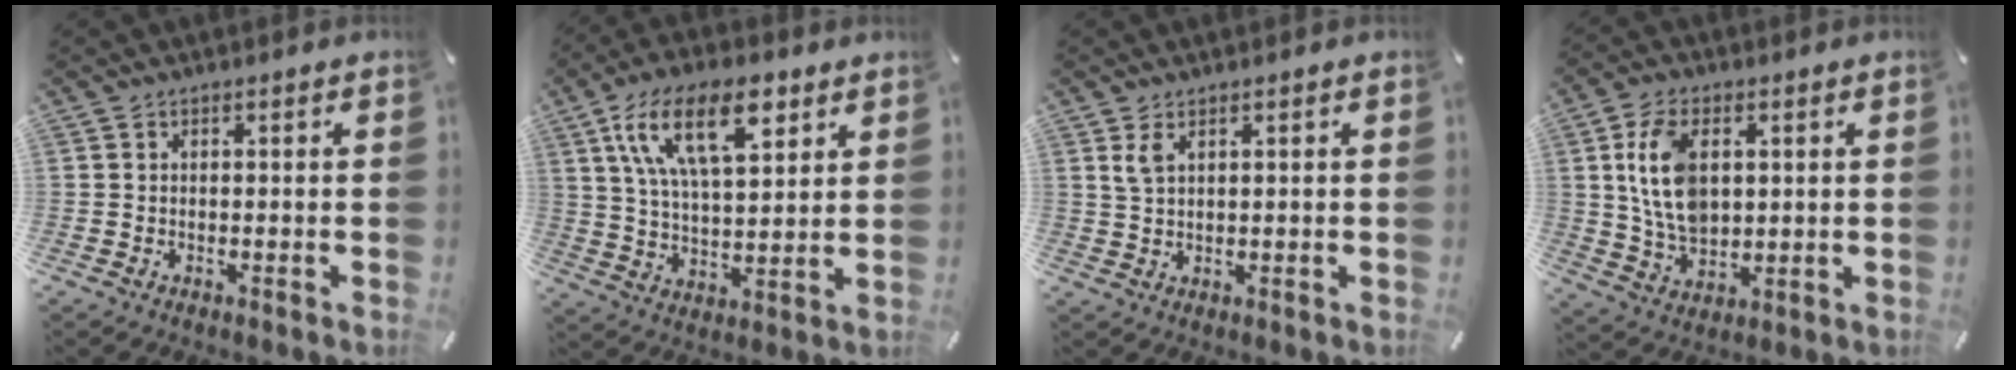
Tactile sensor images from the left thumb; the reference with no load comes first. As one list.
[{"total": 17.0, "force": [8.3, 8.1, 12.4], "torque": [-0.233, -0.011, 0.140]}, {"total": 2.5, "force": [1.3, 1.2, 1.8], "torque": [-0.039, 0.003, 0.023]}, {"total": 11.1, "force": [2.2, 7.4, 8.0], "torque": [-0.183, 0.003, 0.038]}]